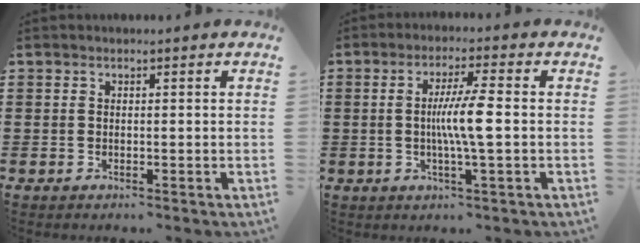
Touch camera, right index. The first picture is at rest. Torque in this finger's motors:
{"motor_torque": [0.32, -0.09, 0.39, 0.14]}